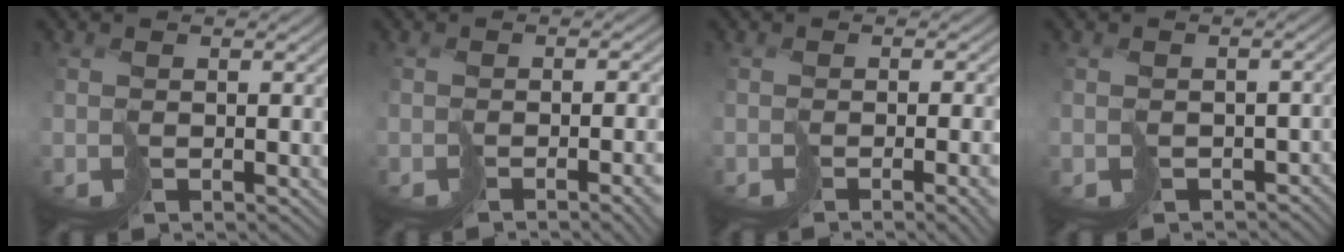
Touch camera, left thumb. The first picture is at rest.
{"total": 4.5, "force": [-2.8, 1.0, 3.4], "torque": [-0.038, -0.013, -0.032]}
{"total": 4.8, "force": [-2.5, 1.1, 3.9], "torque": [-0.045, -0.017, -0.025]}
{"total": 5.4, "force": [-2.8, 3.7, 2.7], "torque": [-0.037, -0.020, -0.029]}